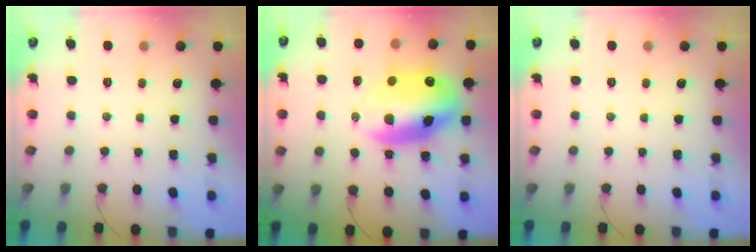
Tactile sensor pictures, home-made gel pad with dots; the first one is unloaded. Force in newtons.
{"total": 17.4, "press": 16.9, "slide": 3.9}
{"total": 0.0}